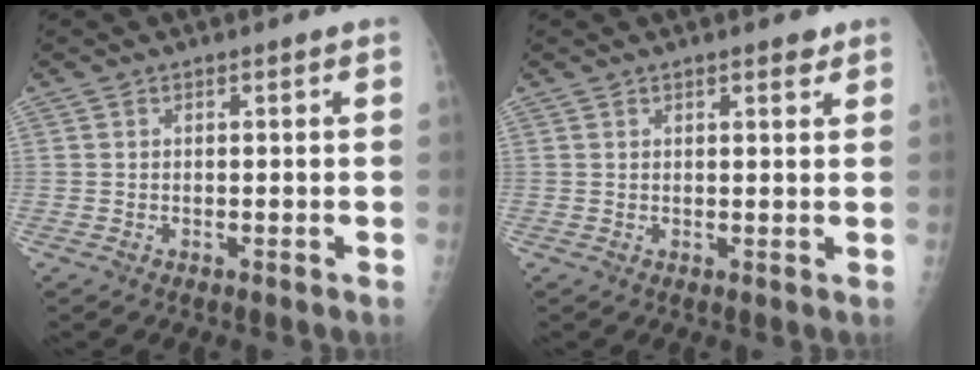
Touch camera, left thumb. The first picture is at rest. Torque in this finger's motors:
{"motor_torque": [-0.28, 0.15, -0.24, -0.20, -0.02]}